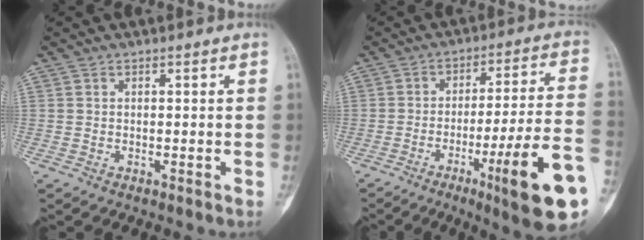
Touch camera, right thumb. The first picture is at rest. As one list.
[{"total": 18.9, "force": [-7.8, 1.8, 17.1], "torque": [-0.229, 0.020, -0.112]}]